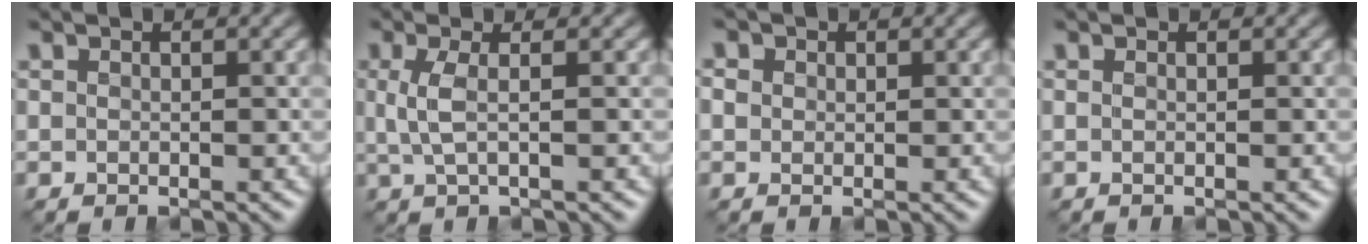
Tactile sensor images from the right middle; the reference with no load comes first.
{"total": 2.3, "force": [-0.1, 0.7, 2.2], "torque": [-0.047, -0.004, -0.001]}
{"total": 1.0, "force": [0.0, 1.0, 0.1], "torque": [-0.001, -0.003, -0.003]}
{"total": 0.0}